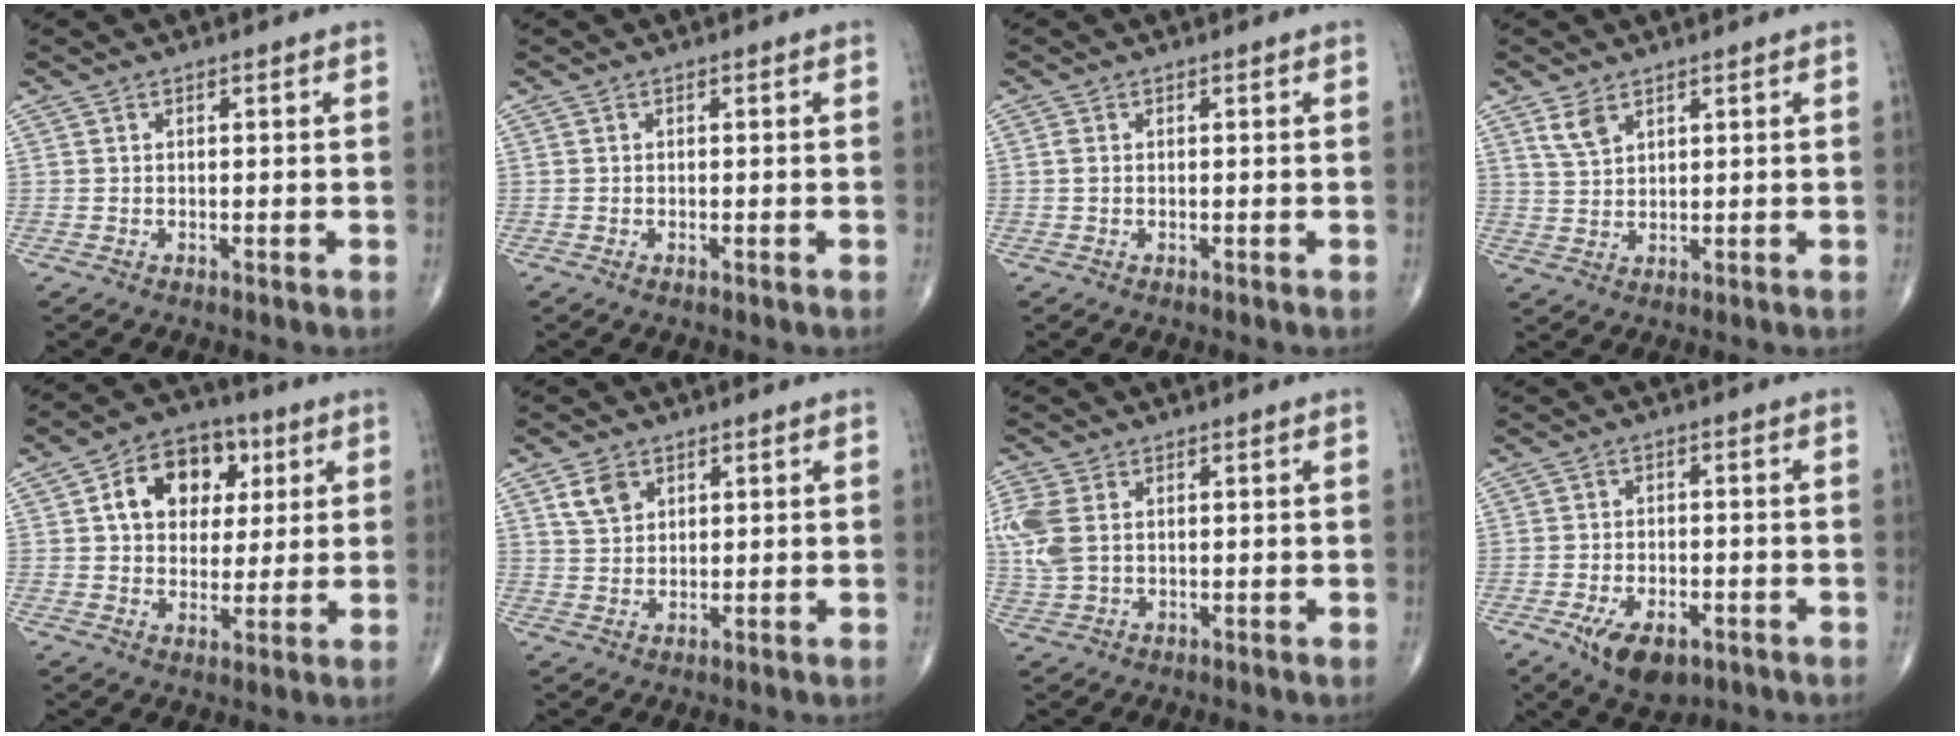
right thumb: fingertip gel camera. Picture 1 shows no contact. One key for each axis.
{"total": 0.6, "fx": -0.3, "fy": 0.3, "fz": 0.5, "tx": -0.009, "ty": -0.001, "tz": -0.006}
{"total": 0.8, "fx": 0.0, "fy": 0.5, "fz": 0.6, "tx": -0.015, "ty": 0.002, "tz": 0.001}
{"total": 3.7, "fx": 2.4, "fy": 2.0, "fz": 2.1, "tx": -0.038, "ty": -0.008, "tz": 0.054}
{"total": 13.1, "fx": 3.7, "fy": 9.6, "fz": 8.1, "tx": -0.087, "ty": 0.004, "tz": 0.053}
{"total": 4.5, "fx": 2.2, "fy": 3.1, "fz": 2.2, "tx": -0.031, "ty": -0.008, "tz": 0.046}
{"total": 7.8, "fx": 1.3, "fy": 5.2, "fz": 5.7, "tx": -0.160, "ty": 0.008, "tz": 0.033}
{"total": 8.6, "fx": -4.3, "fy": 4.5, "fz": 5.9, "tx": -0.092, "ty": 0.009, "tz": -0.063}